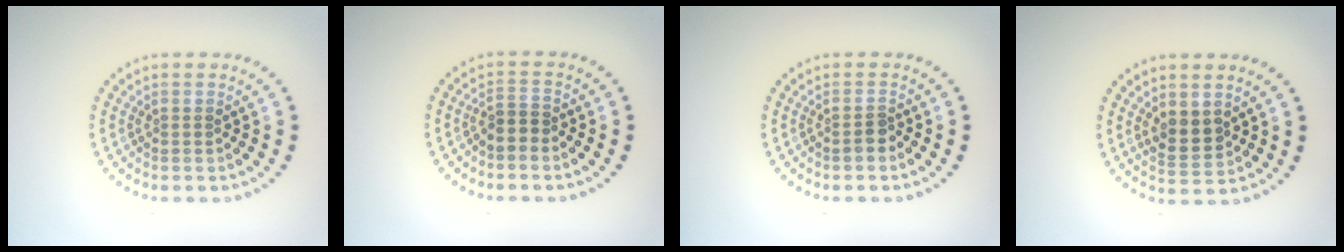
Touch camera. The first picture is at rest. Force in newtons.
{"total": 1.3, "press": 1.0, "slide": 0.9}
{"total": 1.4, "press": 1.1, "slide": 0.8}
{"total": 2.6, "press": 2.5, "slide": 0.7}